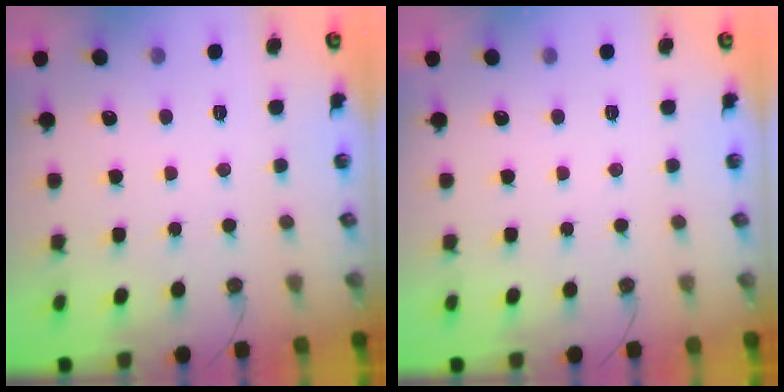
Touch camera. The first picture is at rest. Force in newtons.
{"total": 0.0}